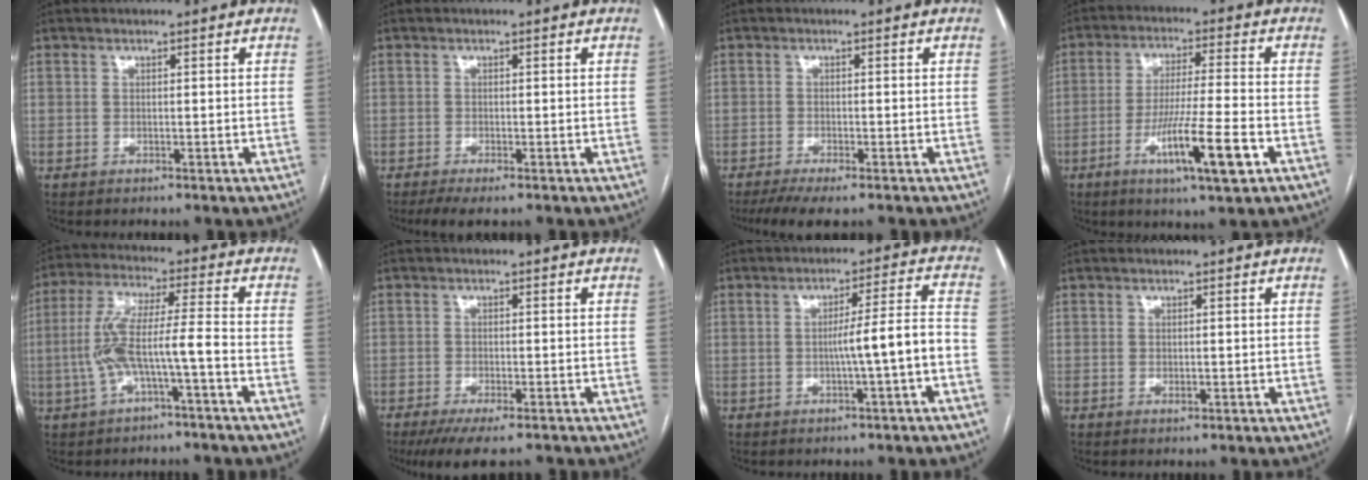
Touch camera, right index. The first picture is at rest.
{"total": 3.2, "force": [-2.4, 0.5, 2.1], "torque": [-0.037, -0.009, -0.039]}
{"total": 6.1, "force": [-4.9, 0.9, 3.5], "torque": [-0.054, -0.013, -0.080]}
{"total": 11.2, "force": [-4.6, 0.0, 10.2], "torque": [-0.181, -0.017, -0.079]}
{"total": 9.3, "force": [-2.9, 0.7, 8.8], "torque": [-0.186, 0.025, -0.054]}
{"total": 8.7, "force": [-7.1, 1.6, 4.7], "torque": [-0.067, -0.014, -0.111]}
{"total": 6.9, "force": [-2.0, -1.1, 6.5], "torque": [-0.096, 0.013, -0.028]}
{"total": 0.6, "force": [-0.2, 0.2, 0.5], "torque": [-0.010, -0.002, -0.001]}